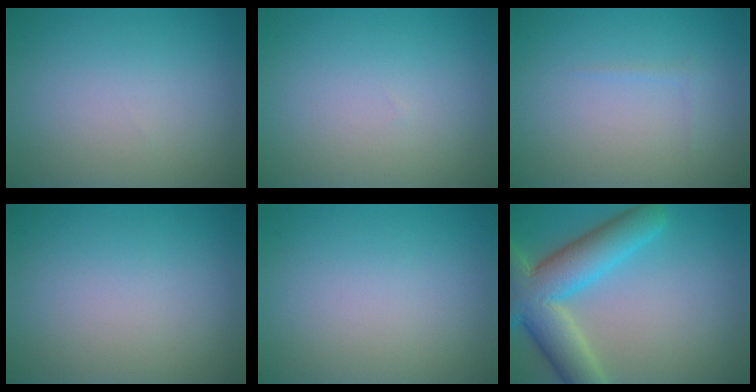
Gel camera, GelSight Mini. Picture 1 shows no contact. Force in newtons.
{"total": 0.0}
{"total": 0.5, "press": 0.5, "slide": 0.1}
{"total": 0.0}
{"total": 0.0}
{"total": 8.9, "press": 8.9, "slide": 0.5}